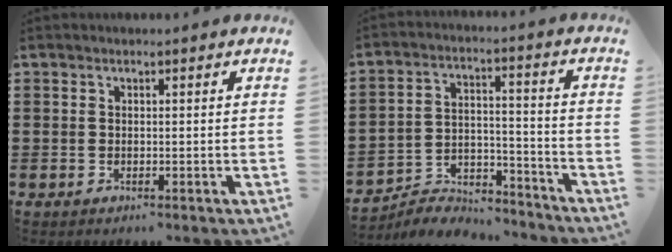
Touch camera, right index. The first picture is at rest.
{"total": 5.8, "force": [-5.6, 1.4, 0.5], "torque": [-0.015, 0.013, -0.114]}